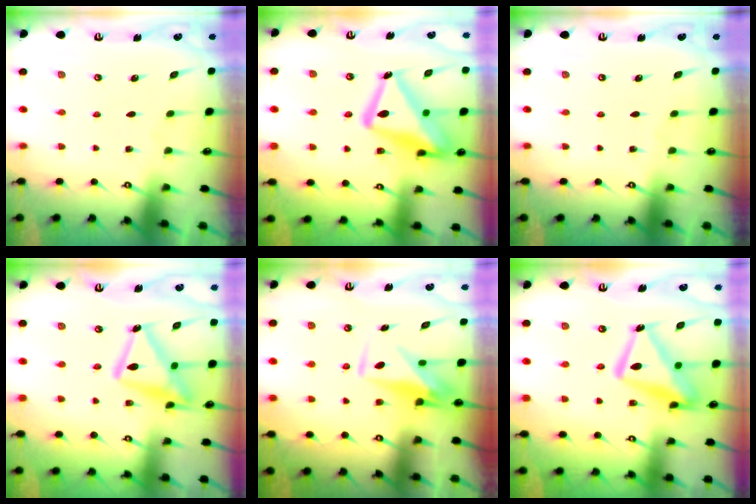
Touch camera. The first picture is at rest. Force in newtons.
{"total": 20.5, "press": 20.4, "slide": 1.7}
{"total": 0.0}
{"total": 16.8, "press": 16.8, "slide": 1.0}
{"total": 8.1, "press": 8.1, "slide": 0.2}
{"total": 14.9, "press": 14.9, "slide": 1.2}